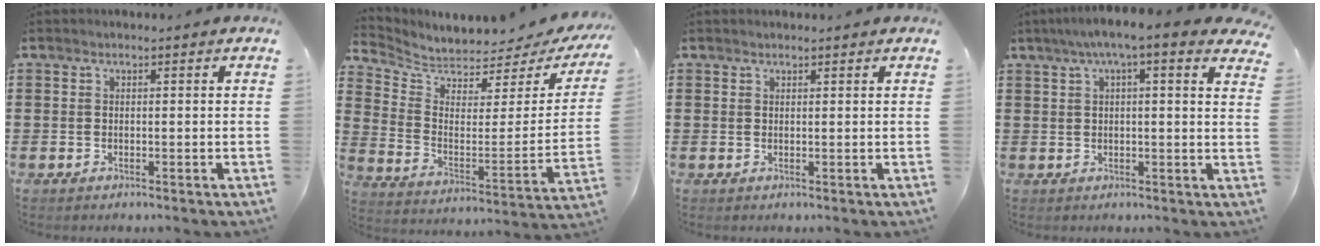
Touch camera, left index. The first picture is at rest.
{"total": 4.1, "force": [4.0, 1.1, 0.7], "torque": [-0.043, -0.044, 0.064]}
{"total": 0.5, "force": [0.5, 0.1, 0.1], "torque": [-0.003, 0.001, 0.010]}
{"total": 5.2, "force": [3.4, 0.3, 3.9], "torque": [-0.085, -0.002, 0.057]}